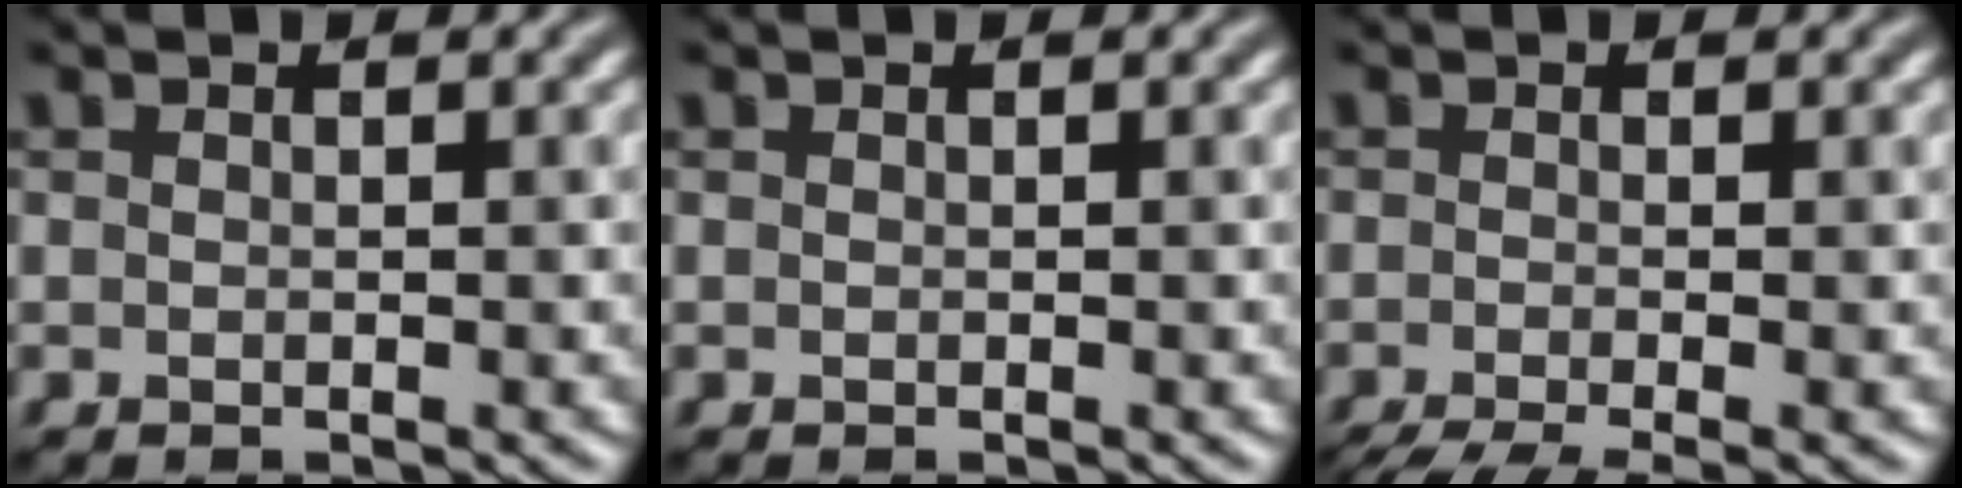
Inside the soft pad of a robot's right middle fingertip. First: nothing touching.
{"total": 0.0}
{"total": 5.2, "force": [-3.3, 1.5, 3.8], "torque": [-0.051, -0.014, -0.057]}